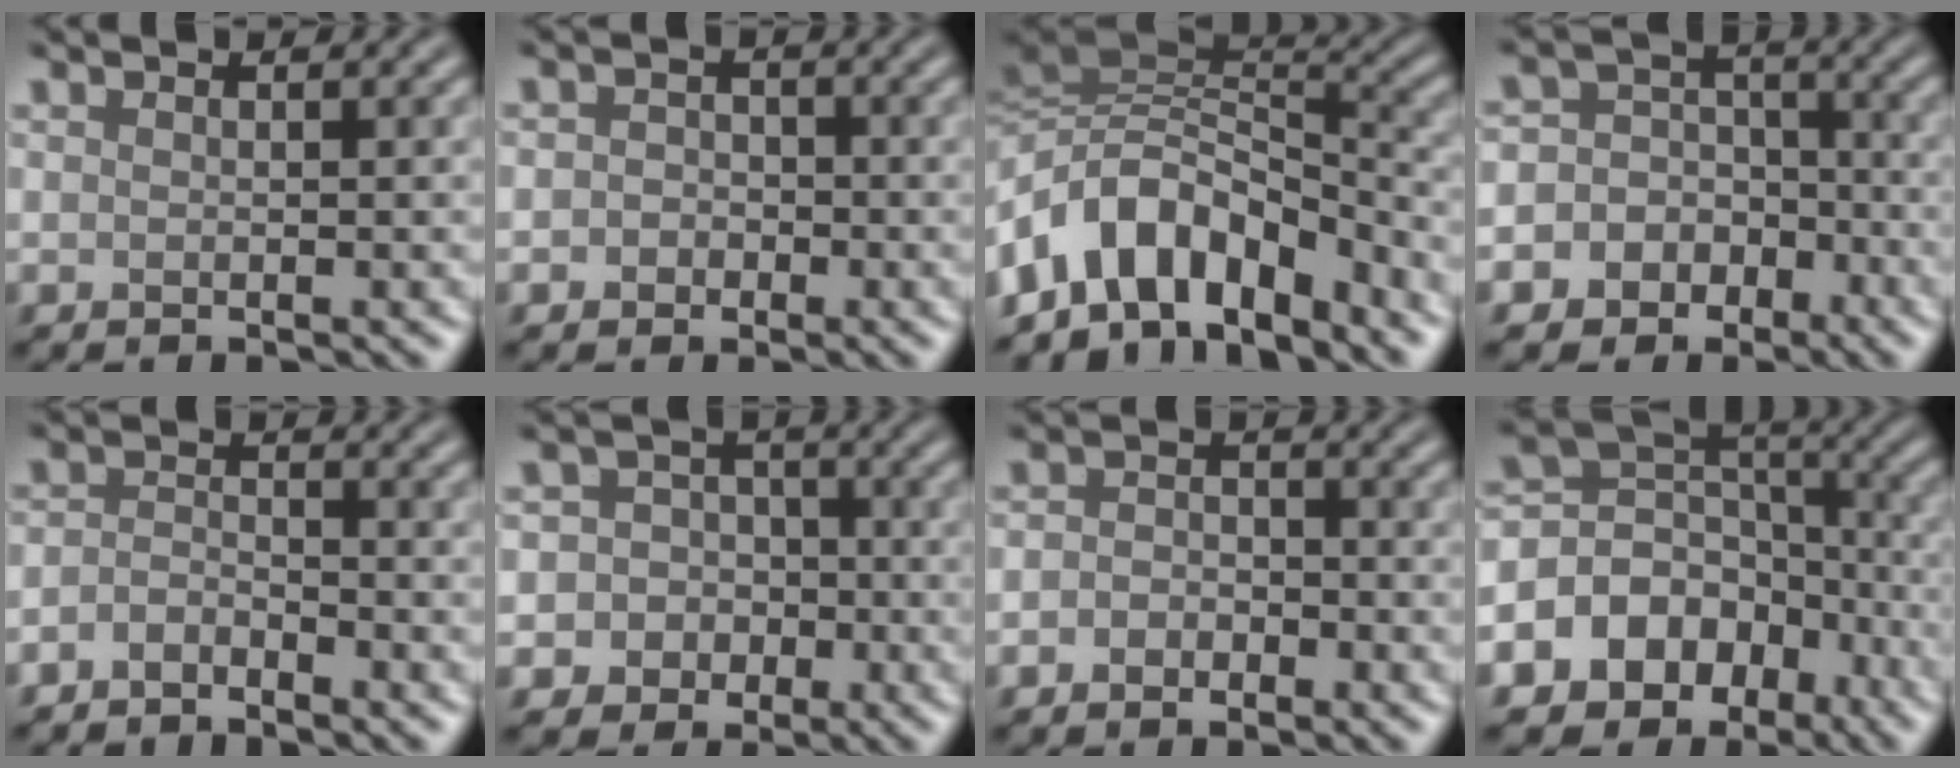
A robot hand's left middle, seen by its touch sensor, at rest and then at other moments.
{"total": 1.8, "force": [-0.5, 1.6, 0.6], "torque": [0.009, 0.001, -0.019]}
{"total": 9.8, "force": [-4.3, 5.7, 6.6], "torque": [-0.109, 0.018, -0.085]}
{"total": 8.0, "force": [-3.8, 6.9, 1.3], "torque": [-0.016, 0.006, -0.083]}
{"total": 1.8, "force": [-1.4, 0.7, 0.8], "torque": [-0.017, 0.002, -0.035]}
{"total": 6.0, "force": [-1.8, 5.7, 0.9], "torque": [0.000, 0.011, -0.058]}
{"total": 2.1, "force": [-1.0, 1.5, 1.1], "torque": [-0.015, 0.001, -0.028]}
{"total": 10.4, "force": [-5.1, 8.2, 3.7], "torque": [-0.087, 0.012, -0.095]}